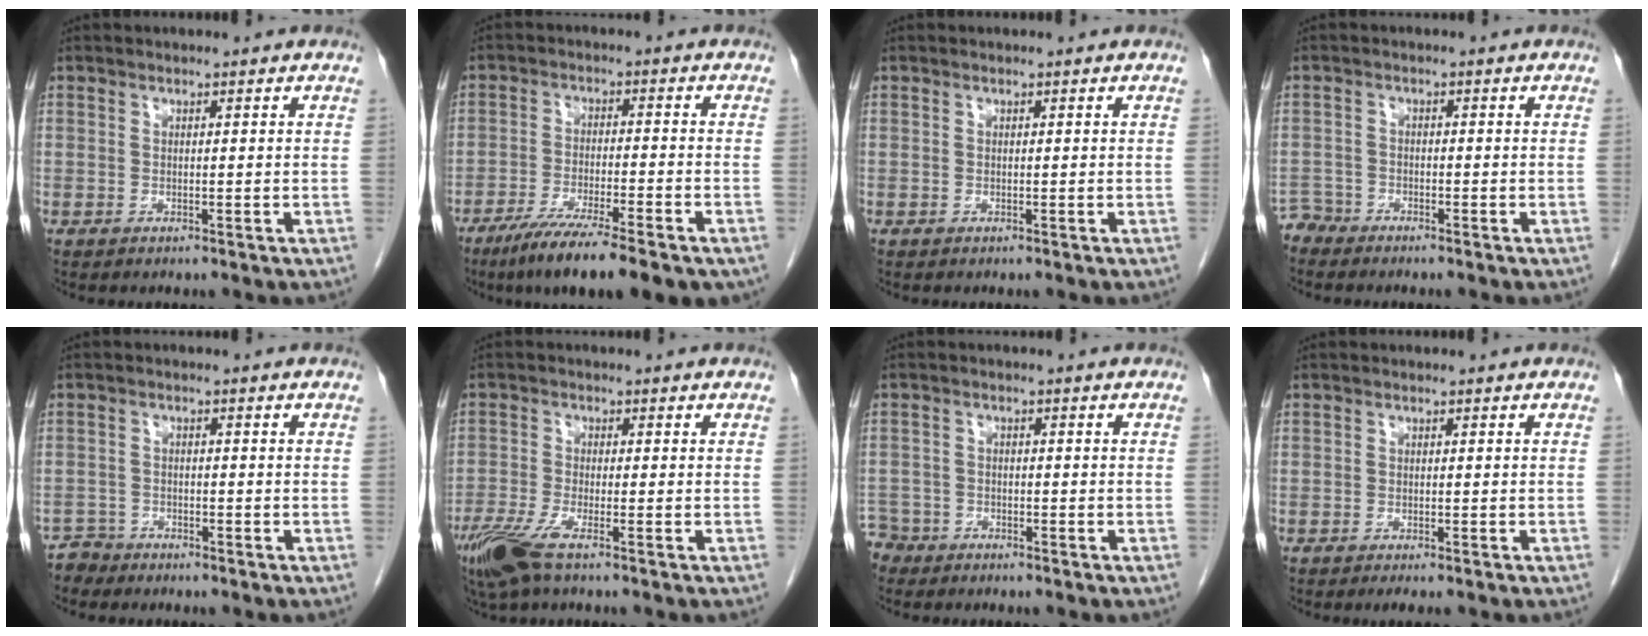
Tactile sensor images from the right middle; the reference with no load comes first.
{"total": 13.2, "force": [-9.4, 1.7, 9.1], "torque": [-0.136, -0.030, -0.148]}
{"total": 0.0}
{"total": 2.4, "force": [-2.3, 0.4, -0.8], "torque": [0.025, -0.005, -0.046]}
{"total": 2.2, "force": [-1.9, 0.7, -1.0], "torque": [0.023, 0.000, -0.039]}
{"total": 6.1, "force": [-4.0, 0.7, 4.6], "torque": [-0.097, -0.017, -0.078]}
{"total": 3.8, "force": [-3.2, 1.9, -0.7], "torque": [0.018, 0.001, -0.066]}
{"total": 1.6, "force": [-1.3, 0.4, 0.9], "torque": [-0.012, -0.004, -0.016]}